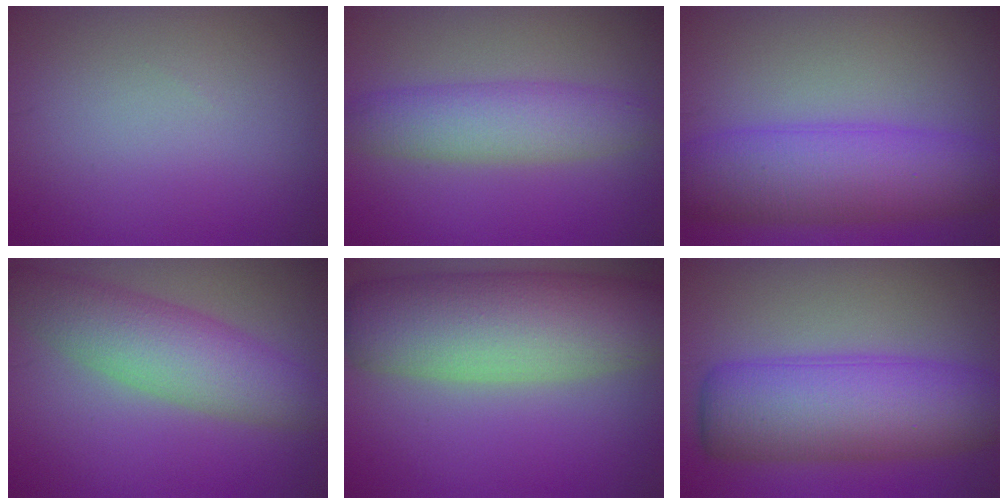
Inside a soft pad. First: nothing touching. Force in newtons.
{"total": 4.7, "press": 4.7, "slide": 0.1}
{"total": 8.8, "press": 8.8, "slide": 0.2}
{"total": 6.3, "press": 6.3, "slide": 0.4}
{"total": 10.8, "press": 10.8, "slide": 1.0}
{"total": 10.1, "press": 10.1, "slide": 0.2}